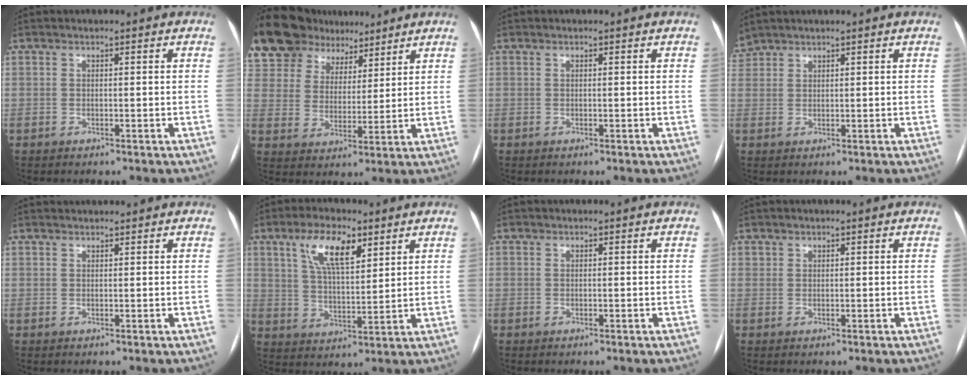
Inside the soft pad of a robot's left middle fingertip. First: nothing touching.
{"total": 14.6, "force": [12.0, 7.4, 4.0], "torque": [-0.114, 0.027, 0.220]}
{"total": 0.0}
{"total": 2.3, "force": [2.2, 0.7, 0.0], "torque": [-0.009, 0.017, 0.048]}
{"total": 2.0, "force": [2.0, 0.2, 0.3], "torque": [-0.001, 0.017, 0.034]}
{"total": 9.1, "force": [4.9, 3.1, 7.0], "torque": [-0.136, 0.011, 0.092]}
{"total": 0.0}
{"total": 0.7, "force": [0.4, 0.5, 0.0], "torque": [0.006, -0.002, 0.005]}